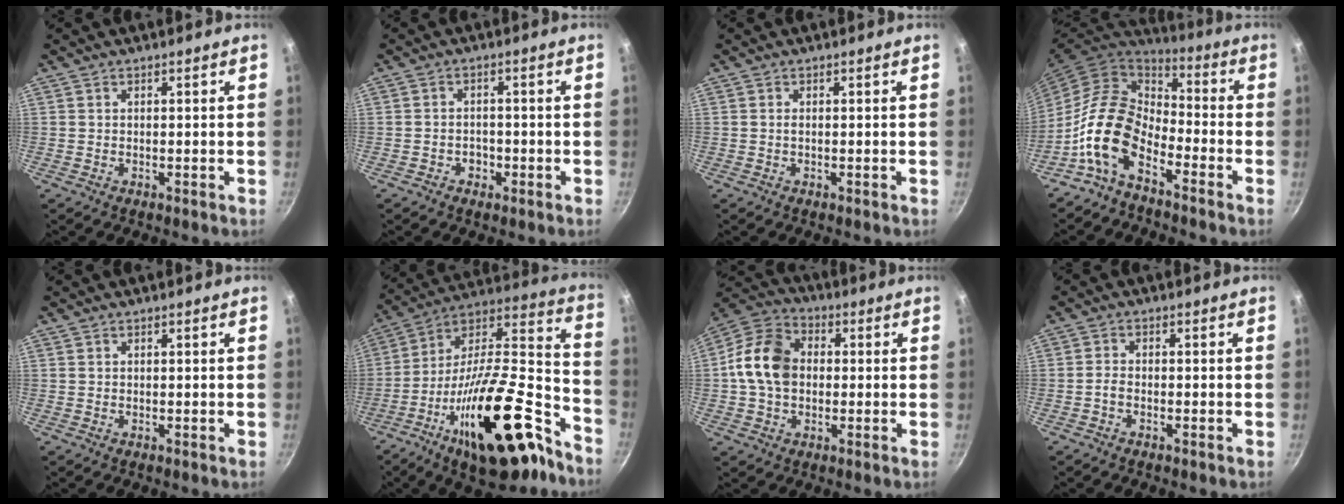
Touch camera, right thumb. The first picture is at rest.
{"total": 2.5, "force": [-1.2, 2.1, 0.9], "torque": [0.000, 0.011, -0.017]}
{"total": 0.0}
{"total": 14.0, "force": [-6.9, 8.0, 9.1], "torque": [-0.154, 0.065, -0.157]}
{"total": 0.0}
{"total": 30.3, "force": [-16.2, 11.5, 22.9], "torque": [-0.308, 0.095, -0.265]}
{"total": 12.5, "force": [0.2, 9.5, 8.2], "torque": [-0.125, 0.024, -0.017]}
{"total": 1.7, "force": [-1.0, 0.8, 1.1], "torque": [-0.029, 0.012, -0.025]}